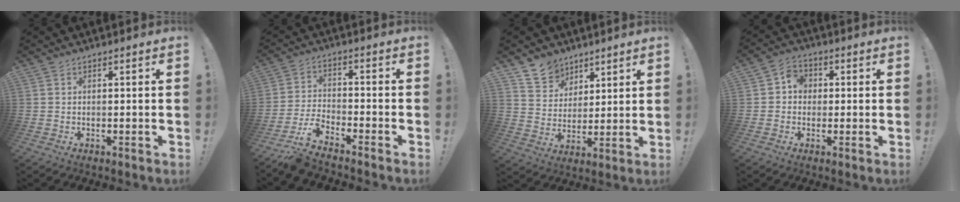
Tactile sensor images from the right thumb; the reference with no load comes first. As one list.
[{"total": 7.3, "force": [-6.3, 1.8, 3.1], "torque": [-0.073, 0.013, -0.123]}, {"total": 10.1, "force": [7.4, 6.7, 1.7], "torque": [-0.033, -0.053, 0.146]}, {"total": 5.2, "force": [-0.1, 4.8, 2.2], "torque": [-0.039, 0.014, 0.000]}]